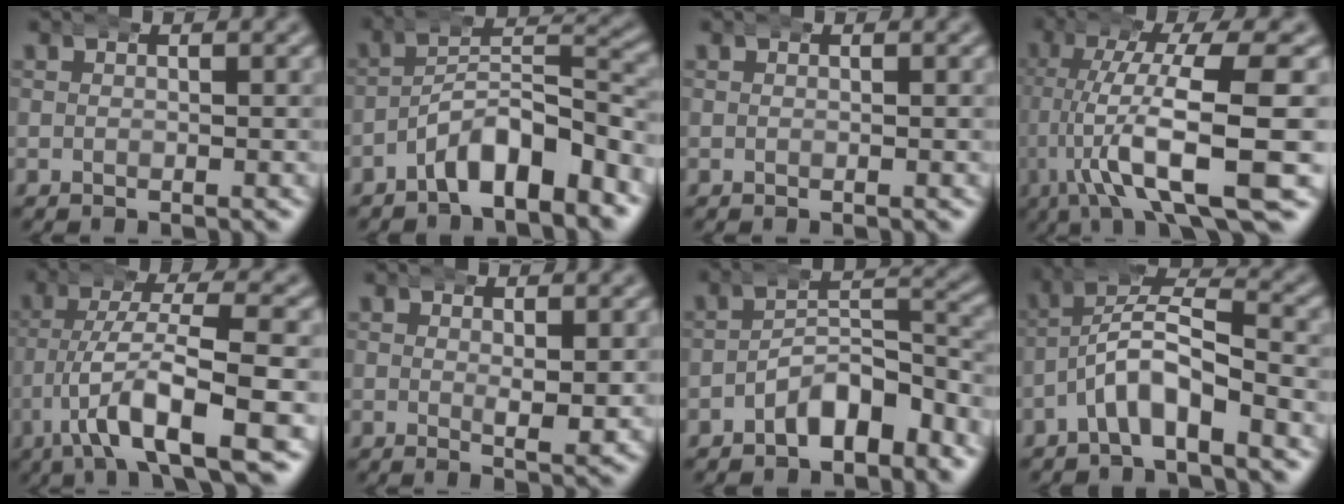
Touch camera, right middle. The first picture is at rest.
{"total": 6.7, "force": [-4.4, 3.2, 4.0], "torque": [-0.047, 0.000, -0.074]}
{"total": 0.0}
{"total": 10.7, "force": [-1.9, 3.5, 9.9], "torque": [-0.170, -0.009, -0.023]}
{"total": 8.1, "force": [-3.7, 2.2, 6.9], "torque": [-0.137, -0.022, -0.048]}
{"total": 2.1, "force": [0.2, 0.5, 2.0], "torque": [-0.035, -0.010, 0.005]}
{"total": 5.6, "force": [-4.1, 2.5, 2.9], "torque": [-0.018, -0.001, -0.066]}
{"total": 5.6, "force": [-1.2, 3.7, 4.1], "torque": [-0.065, -0.007, -0.029]}